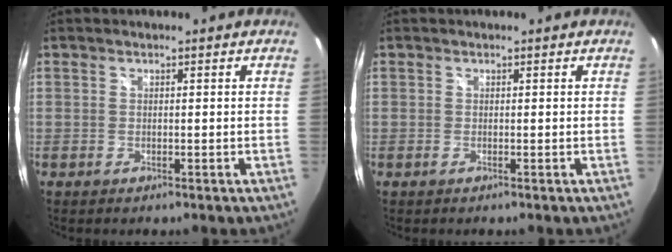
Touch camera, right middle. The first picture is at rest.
{"total": 0.0}